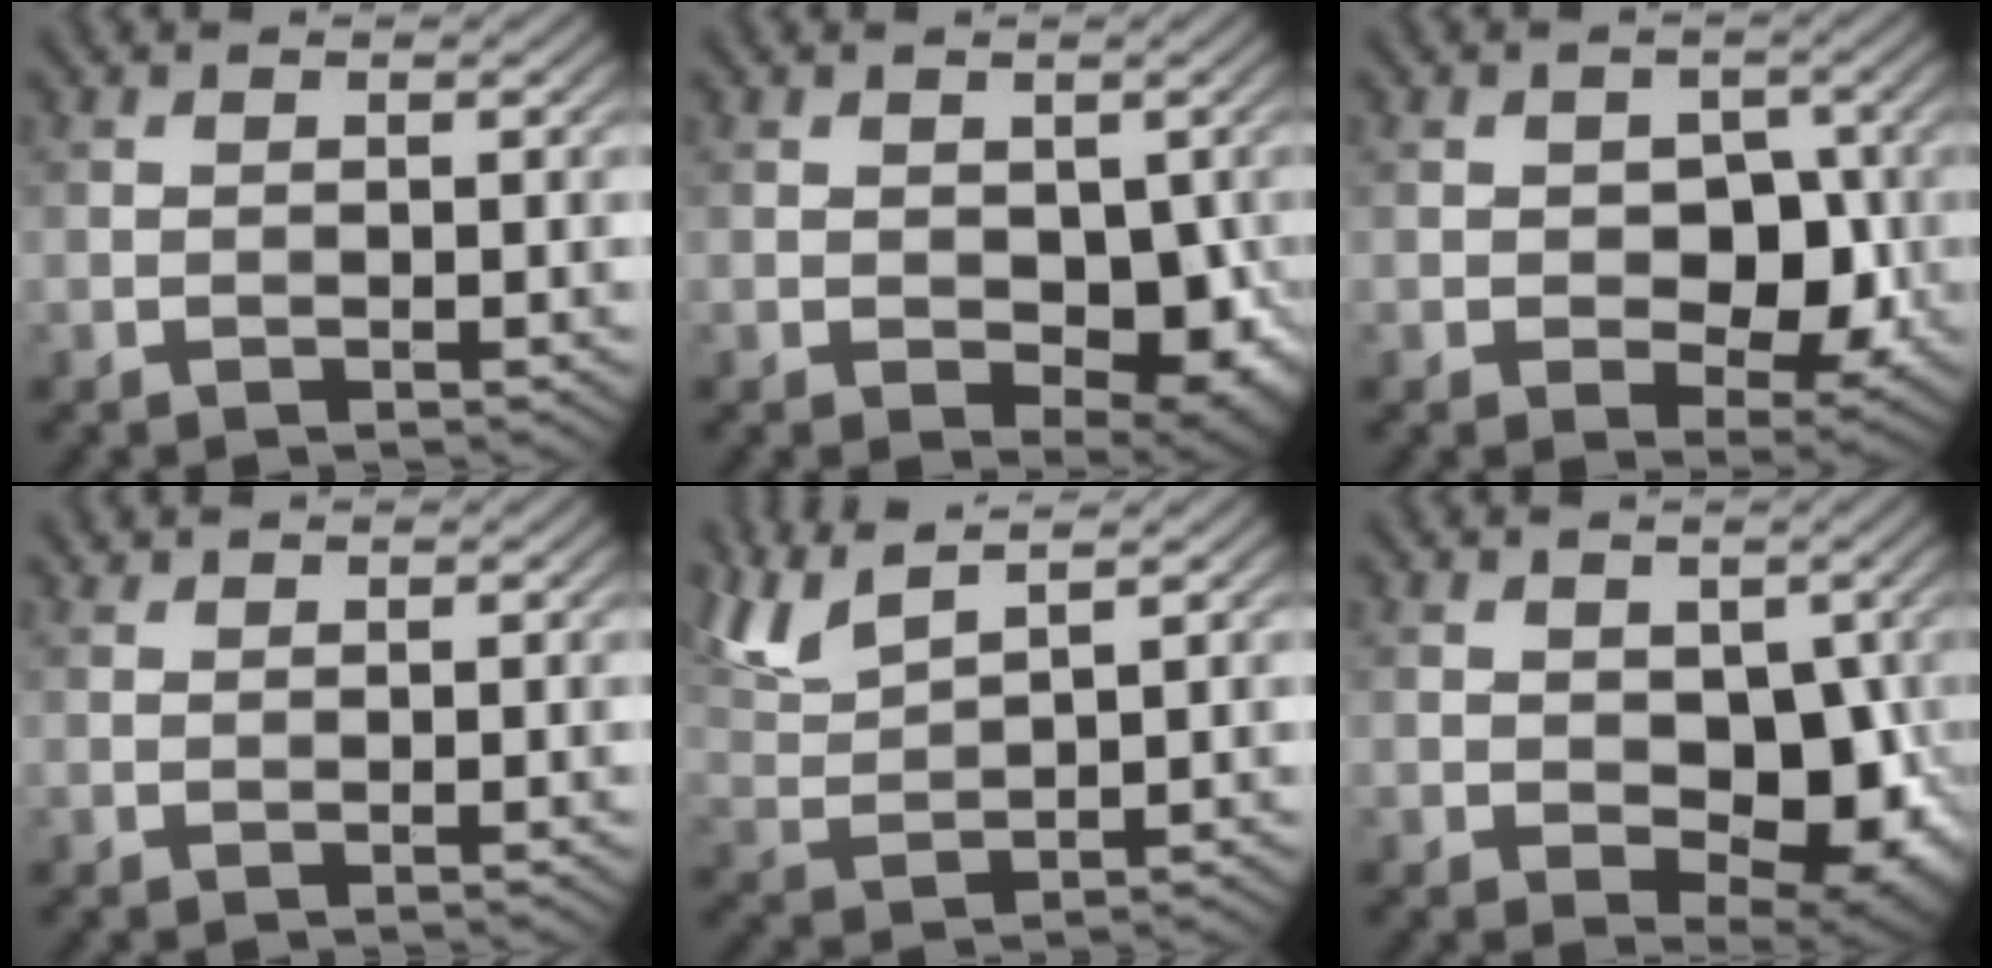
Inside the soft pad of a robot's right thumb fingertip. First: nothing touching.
{"total": 6.0, "force": [-0.6, 3.9, 4.5], "torque": [-0.071, -0.018, -0.002]}
{"total": 5.9, "force": [-0.7, 4.2, 4.1], "torque": [-0.059, -0.009, -0.015]}
{"total": 0.6, "force": [0.6, 0.0, 0.0], "torque": [-0.001, 0.001, 0.012]}
{"total": 7.2, "force": [5.4, 1.6, 4.4], "torque": [-0.107, 0.018, 0.113]}
{"total": 8.2, "force": [-0.6, 5.4, 6.1], "torque": [-0.090, -0.020, 0.000]}